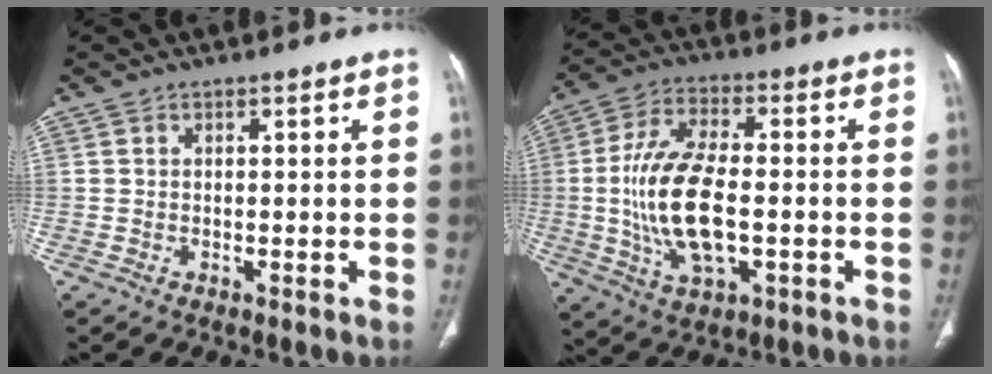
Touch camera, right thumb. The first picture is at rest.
{"total": 16.0, "force": [-1.8, 7.6, 14.0], "torque": [-0.278, 0.009, -0.029]}